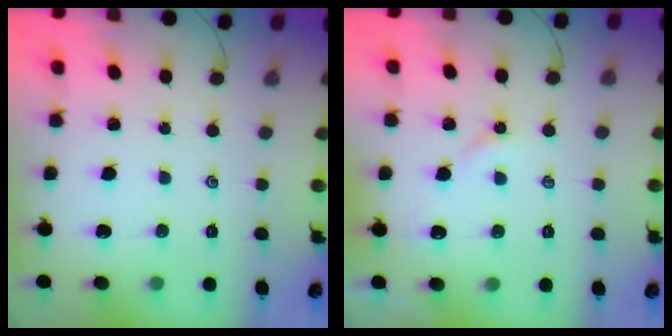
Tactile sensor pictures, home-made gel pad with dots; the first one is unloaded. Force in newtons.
{"total": 3.3, "press": 3.2, "slide": 0.6}